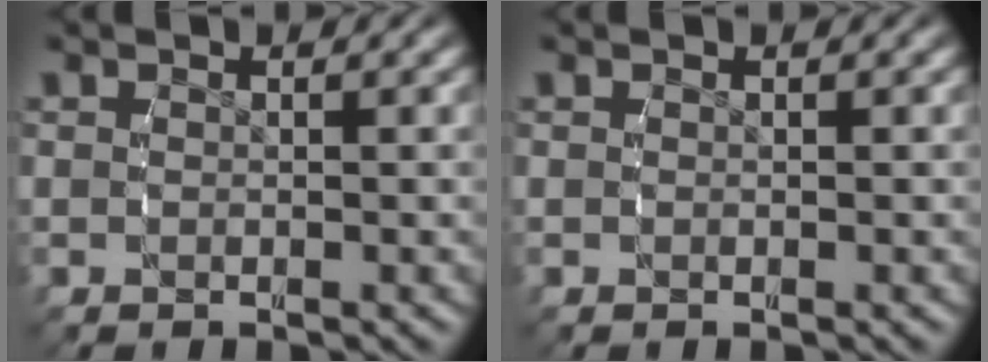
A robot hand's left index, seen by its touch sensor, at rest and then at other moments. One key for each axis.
{"total": 0.0}